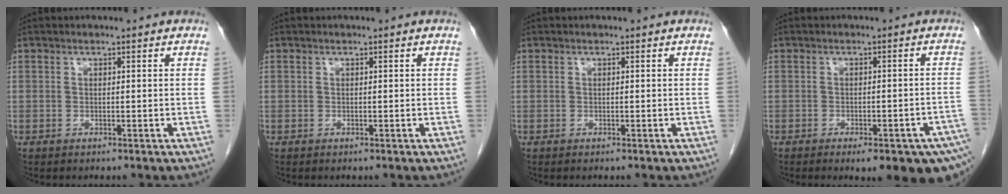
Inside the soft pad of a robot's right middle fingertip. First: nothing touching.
{"total": 0.0}
{"total": 0.0}
{"total": 13.0, "force": [-8.6, 3.1, 9.1], "torque": [-0.073, 0.004, -0.099]}